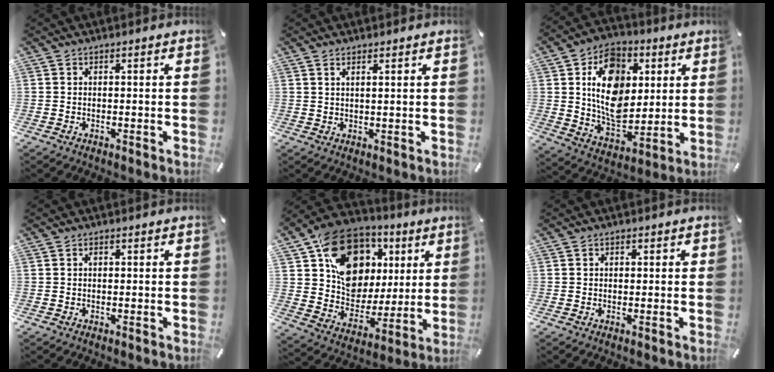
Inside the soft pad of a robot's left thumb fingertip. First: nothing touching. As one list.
[{"total": 1.5, "force": [1.1, -0.2, 0.9], "torque": [-0.019, -0.004, 0.020]}, {"total": 15.8, "force": [3.3, 11.9, 9.8], "torque": [-0.167, -0.007, 0.060]}, {"total": 0.6, "force": [0.2, 0.3, 0.4], "torque": [-0.008, 0.001, 0.002]}, {"total": 19.2, "force": [7.4, 14.9, 9.5], "torque": [-0.148, -0.034, 0.140]}, {"total": 0.9, "force": [0.0, 0.8, 0.3], "torque": [-0.006, 0.006, -0.001]}]